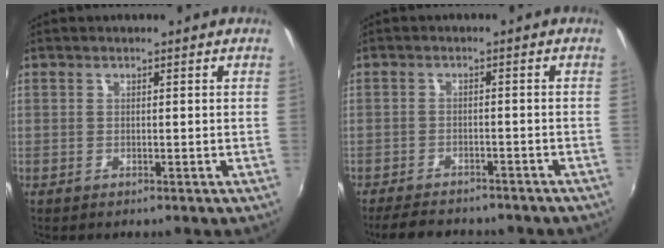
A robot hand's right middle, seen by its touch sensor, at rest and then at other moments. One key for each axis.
{"total": 9.8, "fx": -8.3, "fy": 3.4, "fz": 4.0, "tx": -0.093, "ty": -0.015, "tz": -0.120}